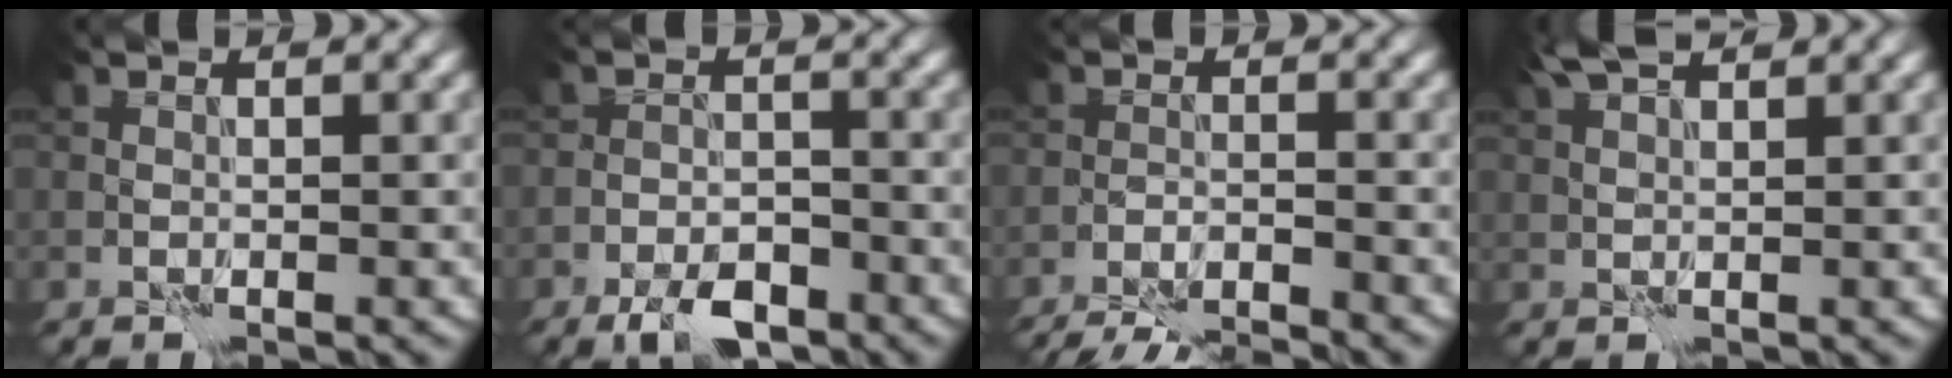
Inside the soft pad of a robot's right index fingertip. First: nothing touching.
{"total": 4.3, "force": [-3.4, 1.6, 2.1], "torque": [-0.024, -0.005, -0.056]}
{"total": 8.1, "force": [-7.8, 1.1, 2.0], "torque": [-0.024, -0.006, -0.114]}
{"total": 3.1, "force": [2.6, 0.5, 1.7], "torque": [-0.043, 0.009, 0.048]}